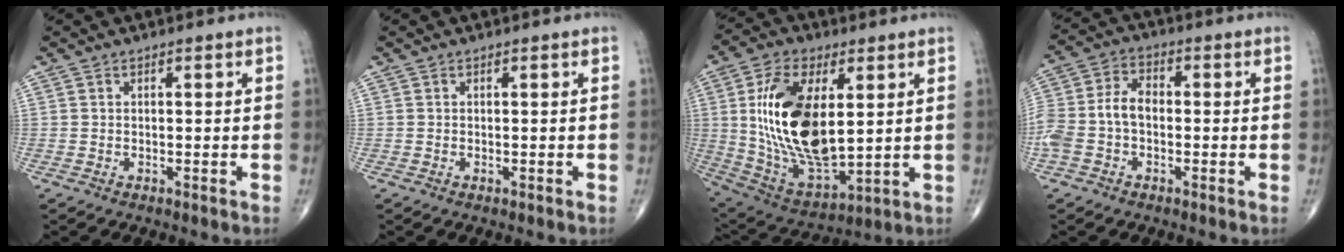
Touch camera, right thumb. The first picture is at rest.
{"total": 0.0}
{"total": 21.6, "force": [3.6, 10.9, 18.2], "torque": [-0.339, -0.022, 0.077]}
{"total": 9.9, "force": [-1.7, 6.5, 7.3], "torque": [-0.159, 0.031, -0.039]}